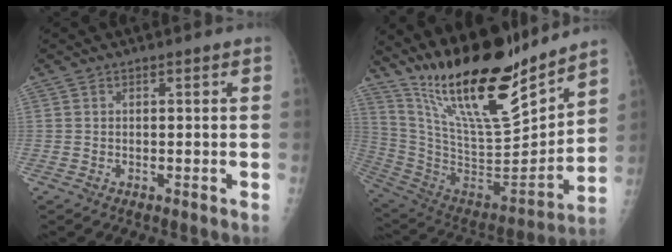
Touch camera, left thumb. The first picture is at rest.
{"total": 25.7, "force": [20.2, 6.2, 14.7], "torque": [-0.211, -0.118, 0.354]}